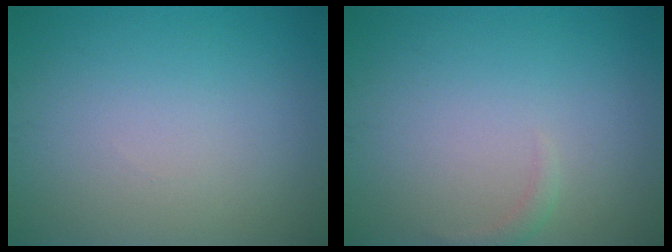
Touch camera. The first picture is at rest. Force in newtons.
{"total": 0.8, "press": 0.7, "slide": 0.1}